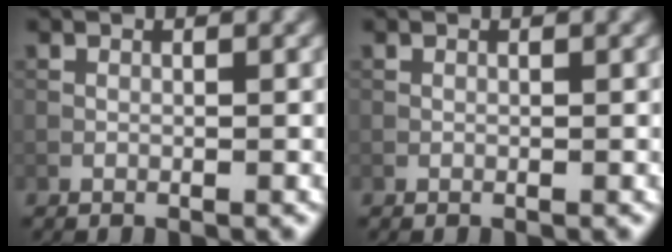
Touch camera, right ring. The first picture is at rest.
{"total": 0.0}